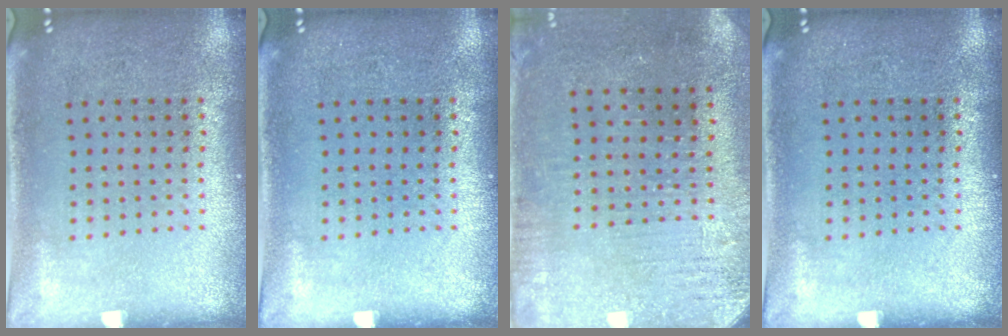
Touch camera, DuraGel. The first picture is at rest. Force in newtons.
{"total": 0.0}
{"total": 3.1, "press": 2.7, "slide": 1.5}
{"total": 0.0}